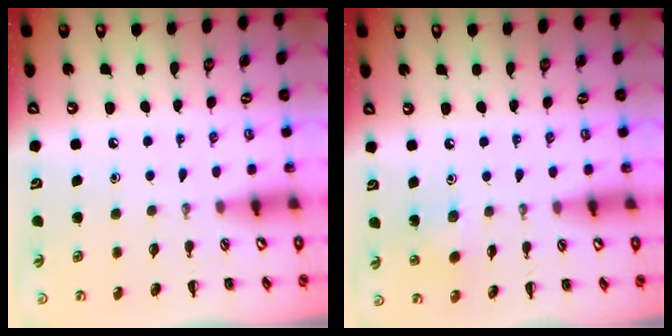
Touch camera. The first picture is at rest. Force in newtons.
{"total": 3.2, "press": 3.1, "slide": 0.9}